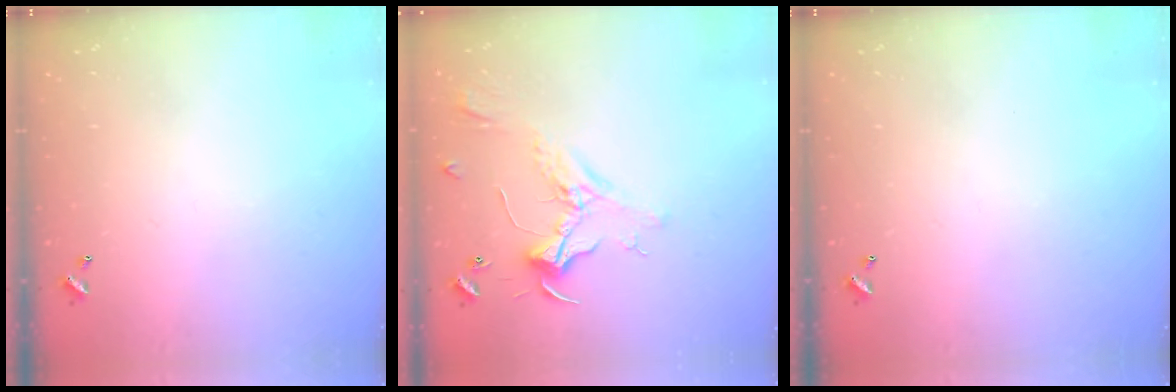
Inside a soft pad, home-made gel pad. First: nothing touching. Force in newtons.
{"total": 2.3, "press": 2.2, "slide": 0.8}
{"total": 0.0}